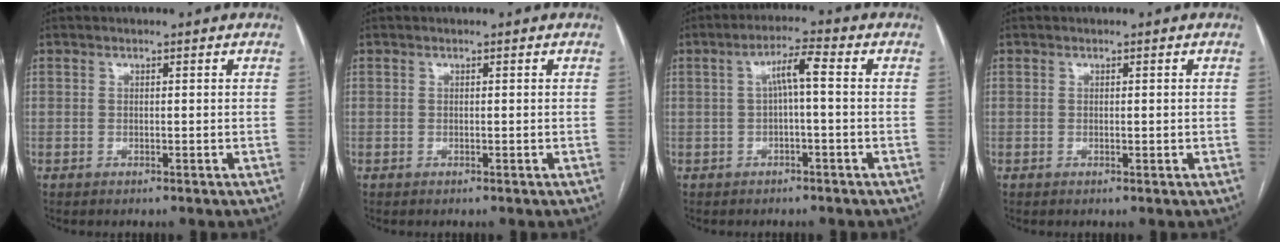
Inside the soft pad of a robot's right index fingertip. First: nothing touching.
{"total": 0.0}
{"total": 4.4, "force": [0.2, 0.4, 4.4], "torque": [-0.076, 0.019, 0.004]}
{"total": 0.6, "force": [0.0, 0.2, 0.6], "torque": [-0.012, -0.003, 0.002]}